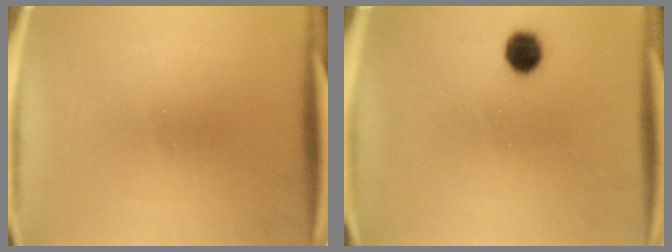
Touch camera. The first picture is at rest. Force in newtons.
{"total": 4.8}